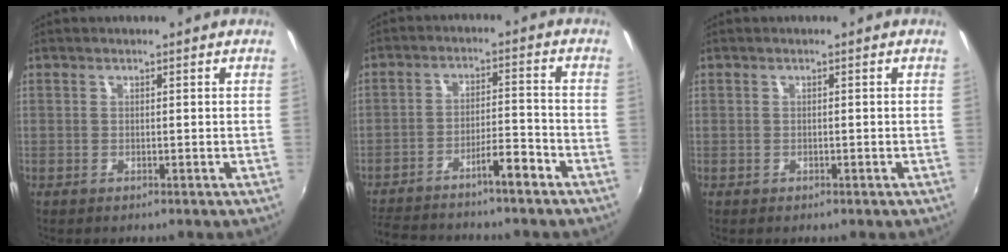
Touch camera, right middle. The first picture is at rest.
{"total": 8.6, "force": [-7.3, 0.8, 4.5], "torque": [-0.088, 0.023, -0.122]}
{"total": 0.6, "force": [-0.3, 0.4, 0.2], "torque": [-0.002, -0.001, -0.004]}